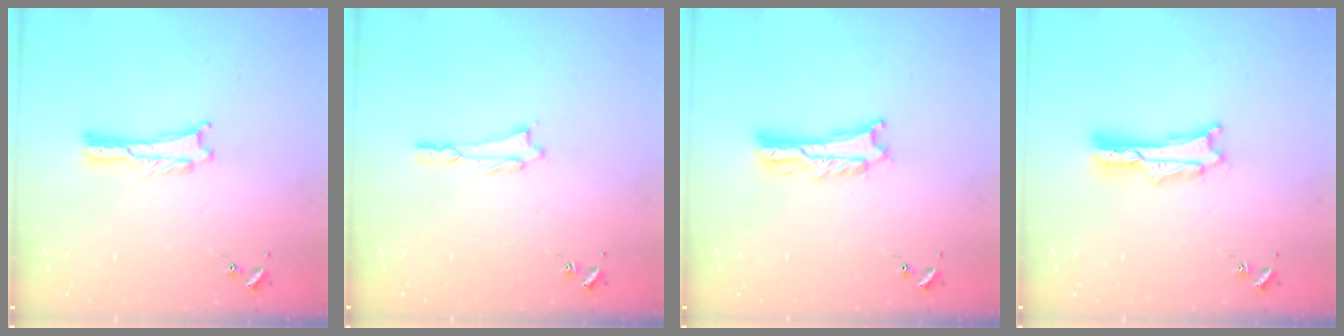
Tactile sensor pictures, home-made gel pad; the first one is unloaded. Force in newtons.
{"total": 0.7, "press": 0.7, "slide": 0.1}
{"total": 2.0, "press": 2.0, "slide": 0.3}
{"total": 1.4, "press": 1.3, "slide": 0.2}